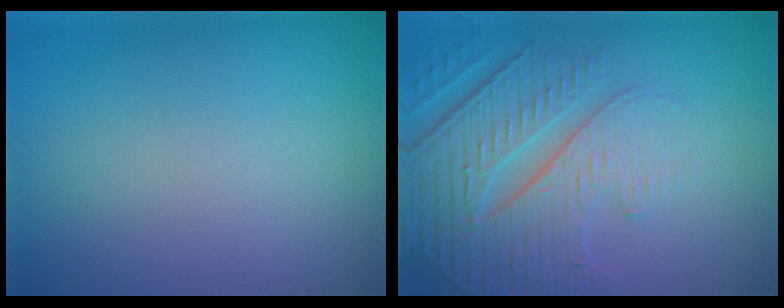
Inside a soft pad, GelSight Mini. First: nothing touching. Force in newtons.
{"total": 6.9, "press": 5.3, "slide": 4.4}